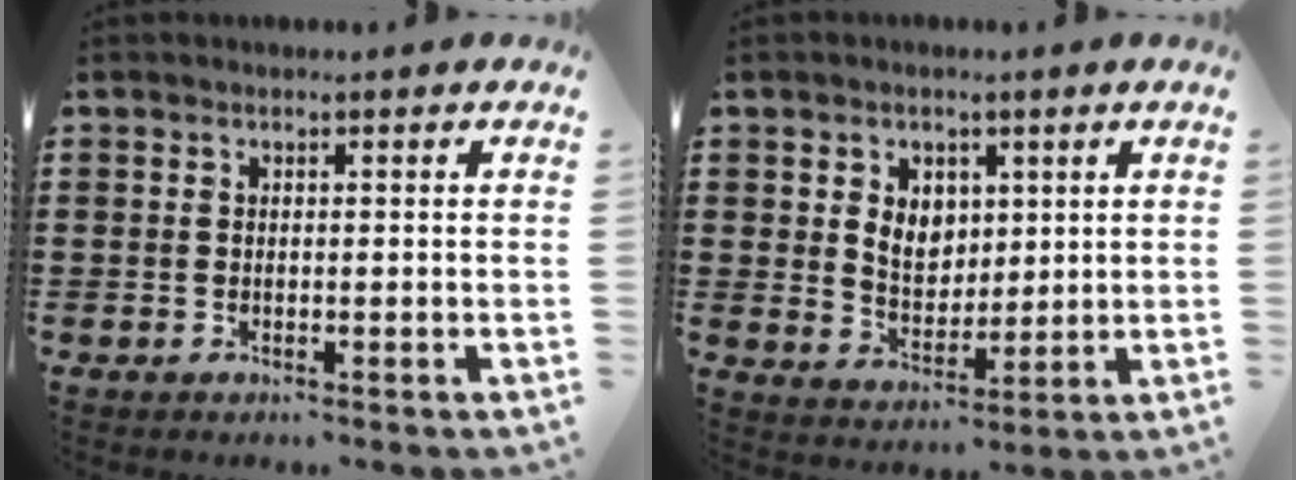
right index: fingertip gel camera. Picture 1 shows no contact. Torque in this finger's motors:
{"motor_torque": [0.58, 0.12, 0.16, 0.09]}